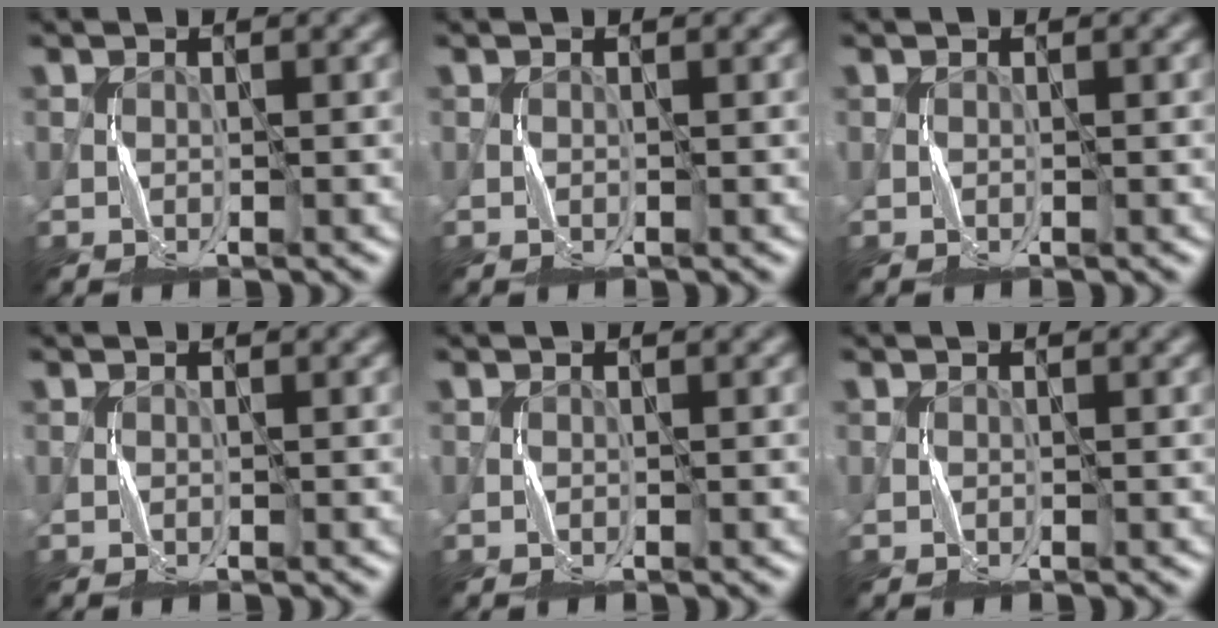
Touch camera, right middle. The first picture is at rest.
{"total": 0.0}
{"total": 0.0}
{"total": 0.0}
{"total": 0.0}
{"total": 0.0}